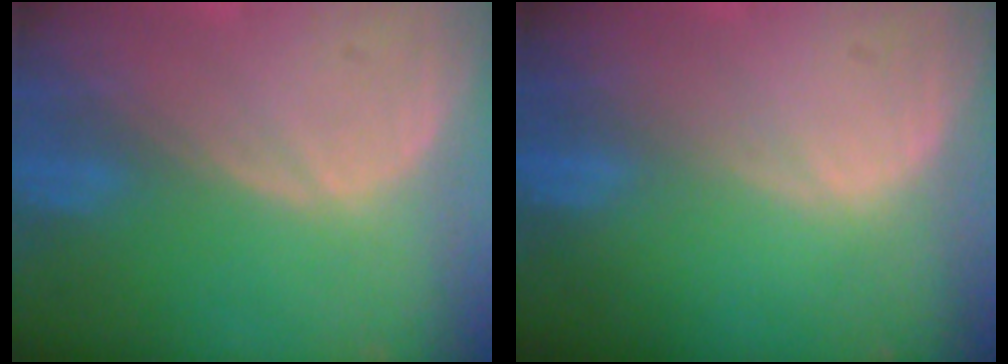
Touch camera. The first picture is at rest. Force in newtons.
{"total": 0.0}